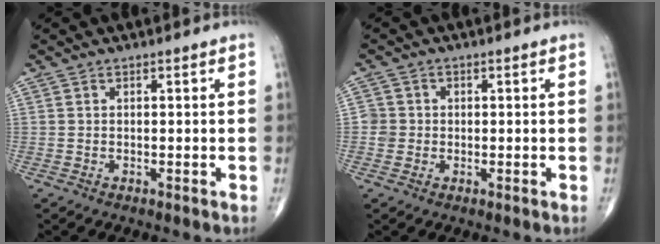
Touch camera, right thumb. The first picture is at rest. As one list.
[{"total": 2.6, "force": [-0.3, 2.6, 0.3], "torque": [0.015, 0.008, -0.009]}]